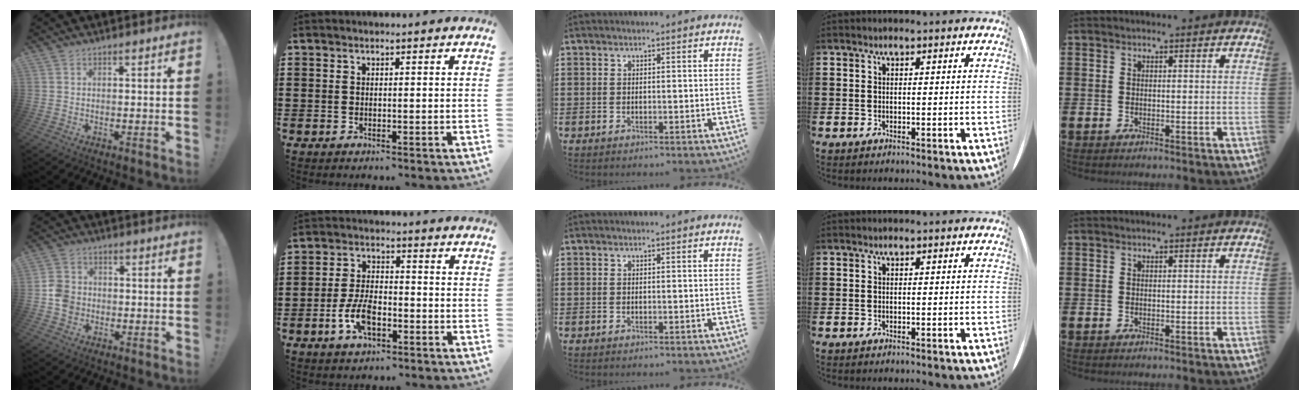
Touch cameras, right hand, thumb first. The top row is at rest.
{"thumb": {"total": 6.5, "force": [-1.4, 5.8, 2.6], "torque": [-0.045, 0.017, -0.024]}, "index": {"total": 6.5, "force": [-2.6, 3.2, 5.0], "torque": [-0.119, -0.003, -0.052]}}